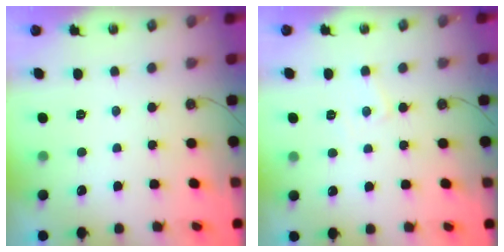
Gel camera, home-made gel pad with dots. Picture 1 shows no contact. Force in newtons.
{"total": 5.4, "press": 5.4, "slide": 0.8}